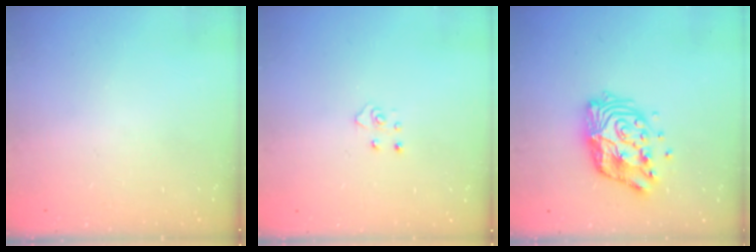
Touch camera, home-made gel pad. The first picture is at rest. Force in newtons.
{"total": 4.1, "press": 4.0, "slide": 0.5}
{"total": 13.3, "press": 13.2, "slide": 1.1}